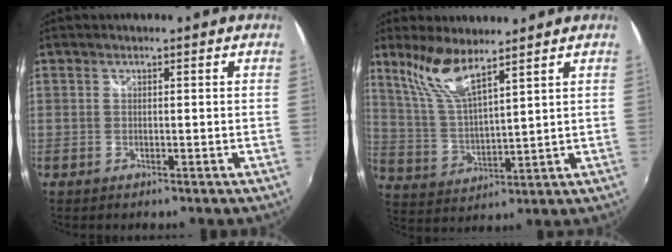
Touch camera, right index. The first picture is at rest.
{"total": 9.1, "force": [6.7, 1.4, 5.9], "torque": [-0.119, 0.001, 0.145]}